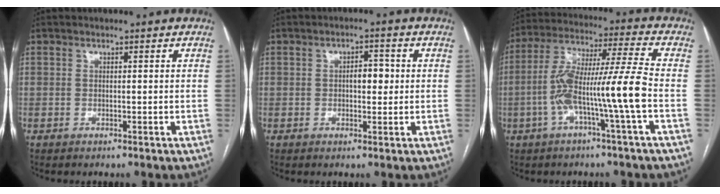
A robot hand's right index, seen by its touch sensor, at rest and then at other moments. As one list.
[{"total": 3.4, "force": [0.2, 1.6, 2.9], "torque": [-0.044, 0.008, 0.003]}, {"total": 12.5, "force": [-3.5, -0.8, 12.0], "torque": [-0.236, 0.019, -0.068]}]